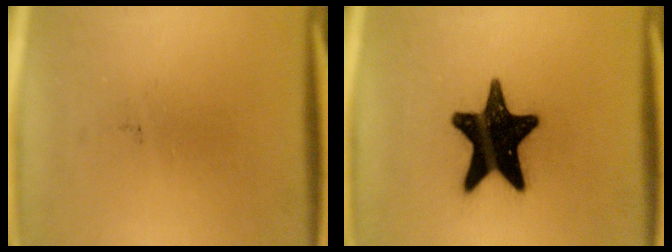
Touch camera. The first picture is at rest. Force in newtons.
{"total": 18.9}